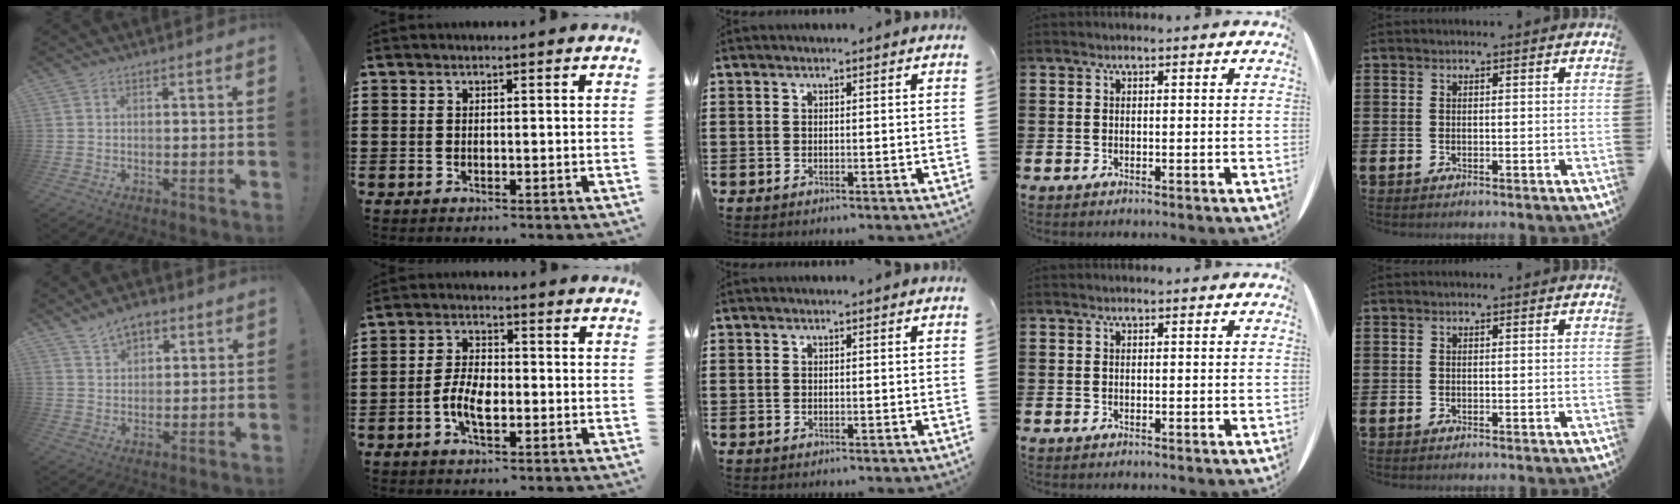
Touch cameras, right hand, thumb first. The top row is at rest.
{"thumb": {"total": 6.8, "force": [4.6, 4.1, 2.9], "torque": [-0.047, -0.017, 0.085]}, "index": {"total": 5.5, "force": [-1.6, 2.6, 4.6], "torque": [-0.107, -0.002, -0.036]}}